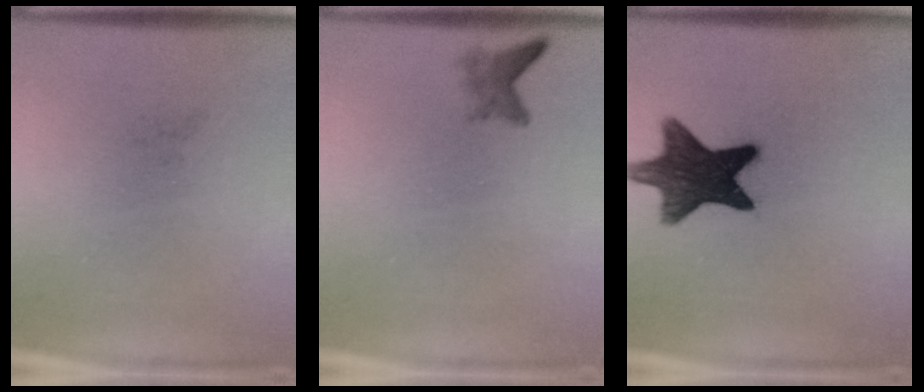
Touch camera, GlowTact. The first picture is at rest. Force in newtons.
{"total": 1.7}
{"total": 12.5}